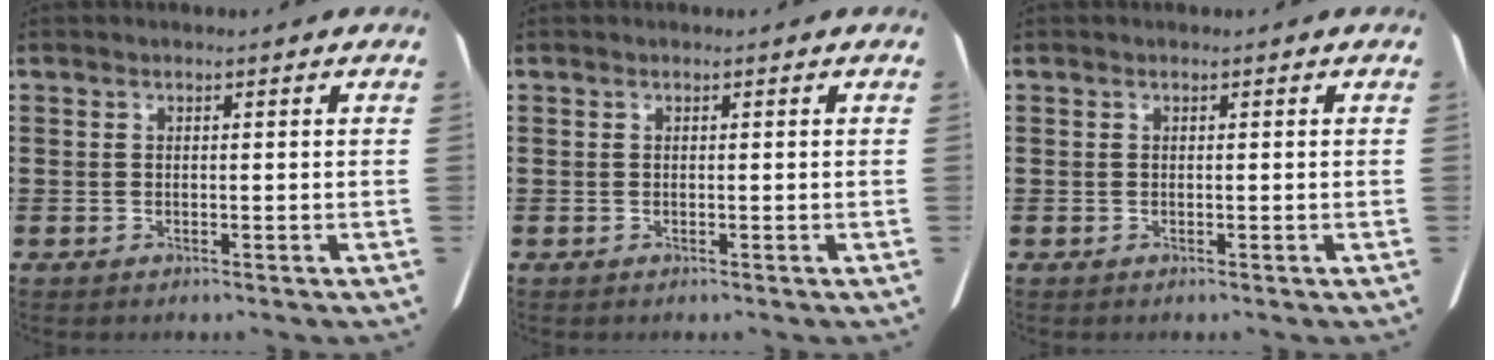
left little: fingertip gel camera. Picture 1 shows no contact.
{"total": 0.0}
{"total": 0.0}